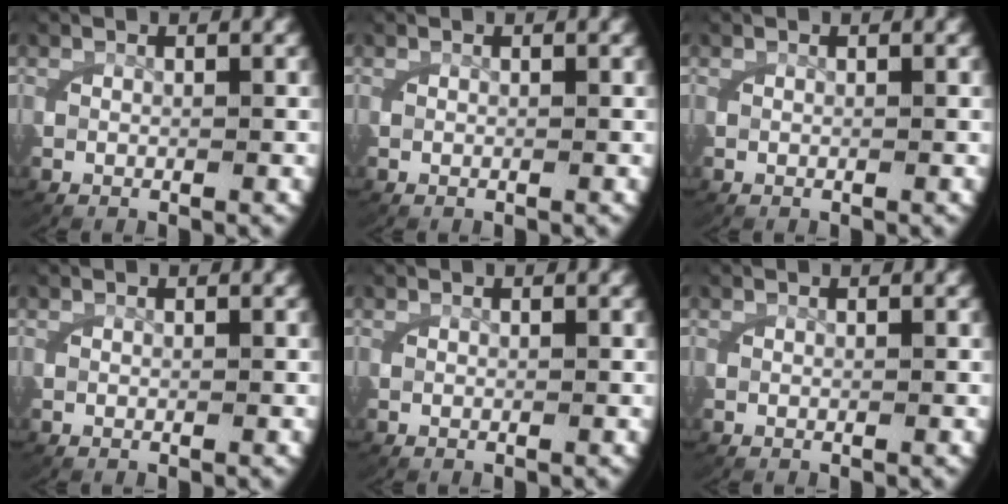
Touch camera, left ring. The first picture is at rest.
{"total": 0.0}
{"total": 0.0}
{"total": 0.0}
{"total": 0.0}
{"total": 0.0}